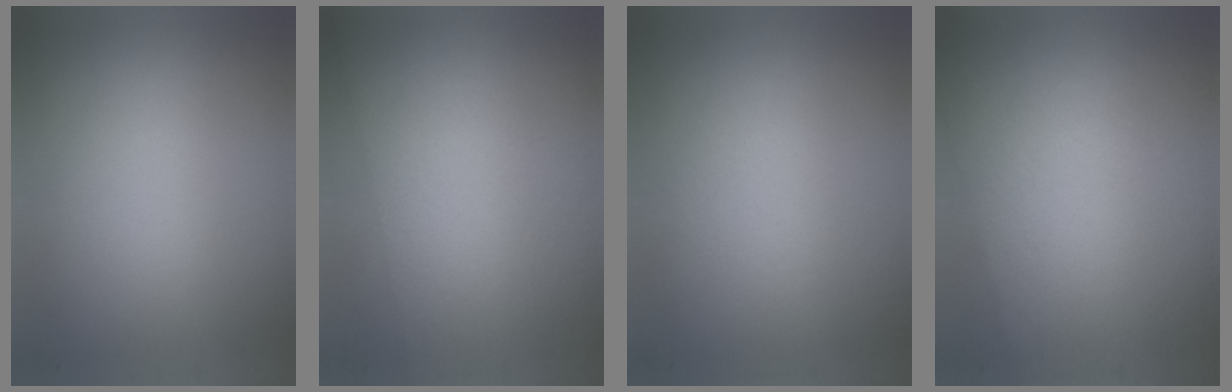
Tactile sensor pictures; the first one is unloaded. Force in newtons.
{"total": 2.8}
{"total": 2.3}
{"total": 3.0}